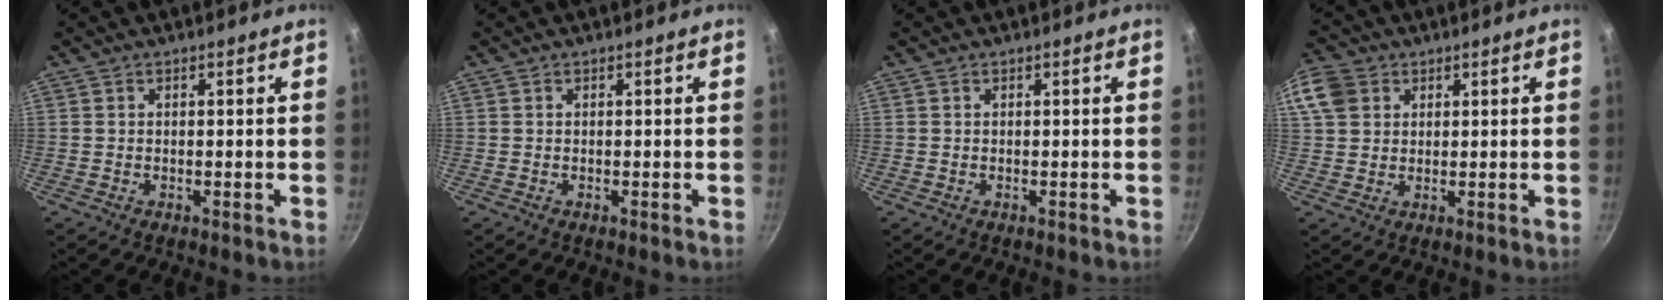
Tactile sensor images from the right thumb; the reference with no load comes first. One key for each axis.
{"total": 0.0}
{"total": 0.0}
{"total": 8.7, "fx": 3.3, "fy": 6.9, "fz": 4.0, "tx": -0.079, "ty": 0.005, "tz": 0.057}